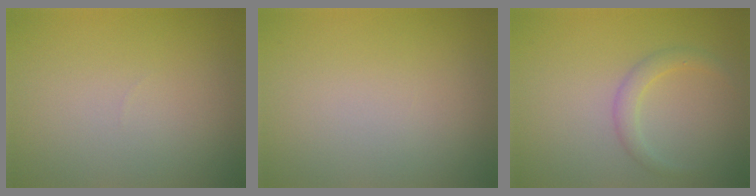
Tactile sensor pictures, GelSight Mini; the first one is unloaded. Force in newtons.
{"total": 0.0}
{"total": 1.7, "press": 1.7, "slide": 0.1}